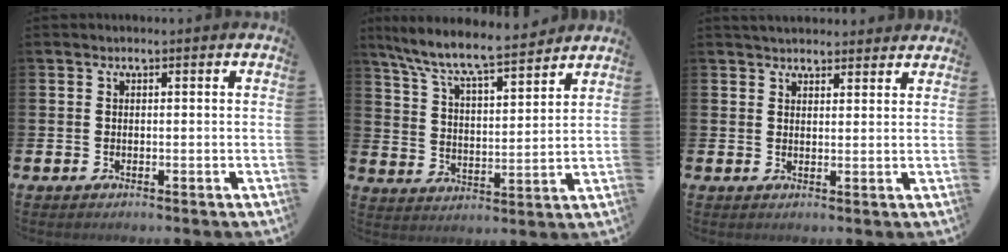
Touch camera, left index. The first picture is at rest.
{"total": 8.7, "force": [8.0, 0.8, 3.3], "torque": [-0.101, -0.052, 0.140]}
{"total": 3.3, "force": [3.1, 0.8, 0.2], "torque": [-0.002, -0.012, 0.057]}